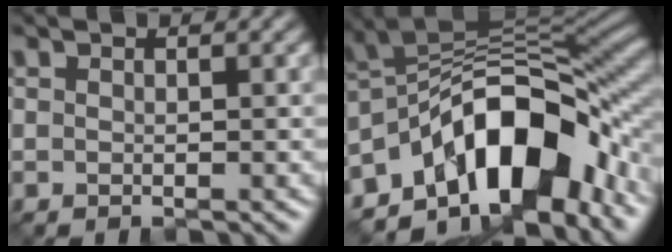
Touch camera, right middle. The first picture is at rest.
{"total": 12.5, "force": [-6.3, 6.4, 8.7], "torque": [-0.115, 0.016, -0.122]}